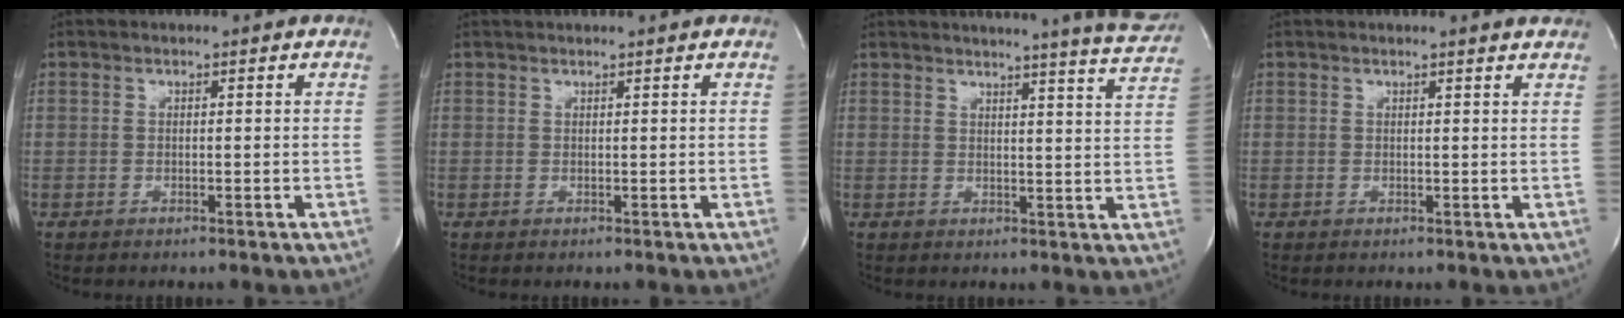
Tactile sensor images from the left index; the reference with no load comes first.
{"total": 2.3, "force": [2.1, -0.3, 0.7], "torque": [-0.008, 0.021, 0.036]}
{"total": 14.9, "force": [13.9, -0.9, 5.2], "torque": [-0.077, -0.069, 0.149]}
{"total": 2.9, "force": [2.8, -0.2, 0.8], "torque": [-0.017, -0.006, 0.018]}